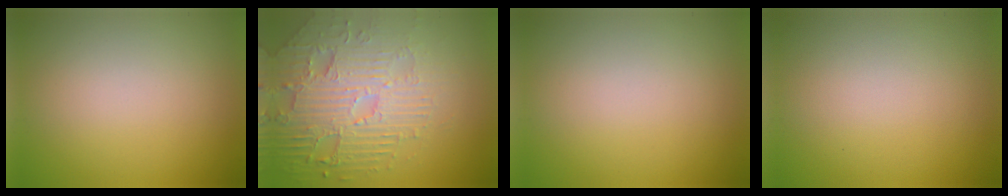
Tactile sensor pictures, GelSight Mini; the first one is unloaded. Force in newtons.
{"total": 6.9, "press": 5.3, "slide": 4.4}
{"total": 0.0}
{"total": 0.0}